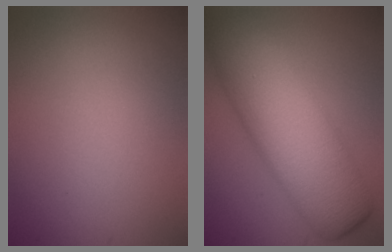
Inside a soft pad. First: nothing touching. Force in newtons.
{"total": 10.5, "press": 10.5, "slide": 0.2}